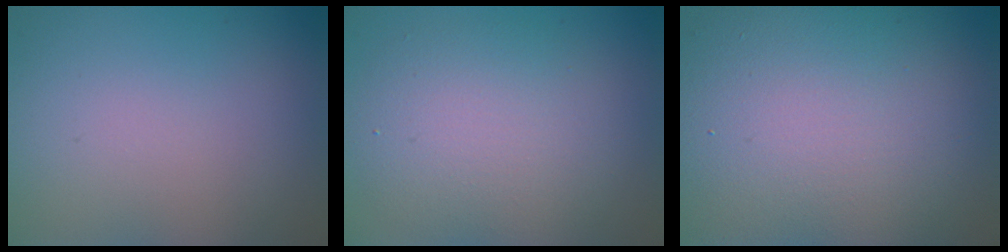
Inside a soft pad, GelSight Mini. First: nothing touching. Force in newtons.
{"total": 5.2, "press": 5.2, "slide": 0.1}
{"total": 13.3, "press": 13.3, "slide": 0.1}